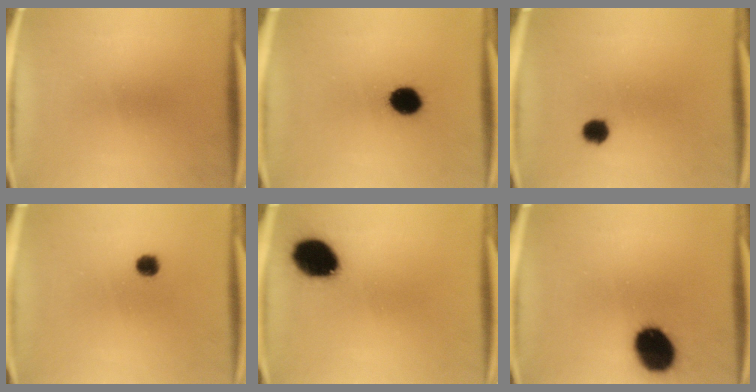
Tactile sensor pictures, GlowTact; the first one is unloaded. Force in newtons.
{"total": 8.2}
{"total": 3.3}
{"total": 2.8}
{"total": 13.2}
{"total": 15.0}